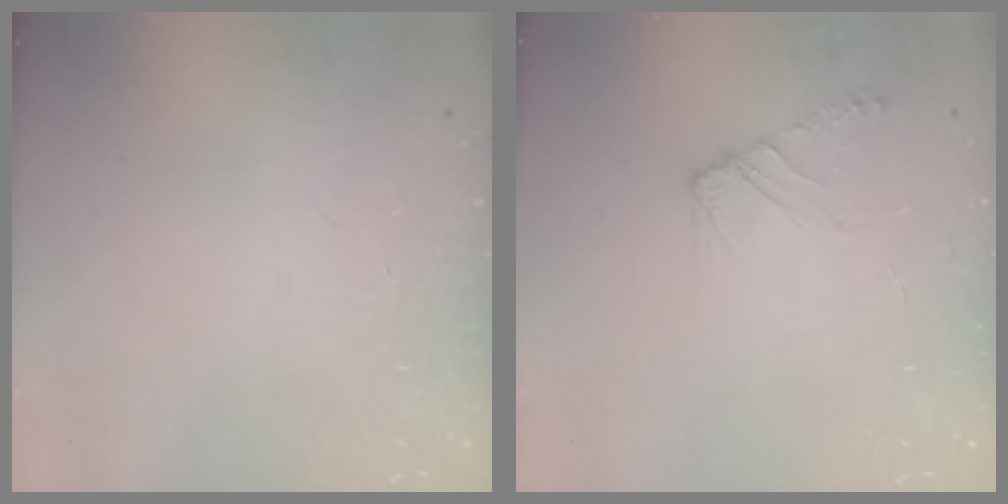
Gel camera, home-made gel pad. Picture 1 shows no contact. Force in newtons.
{"total": 5.5, "press": 5.4, "slide": 0.8}